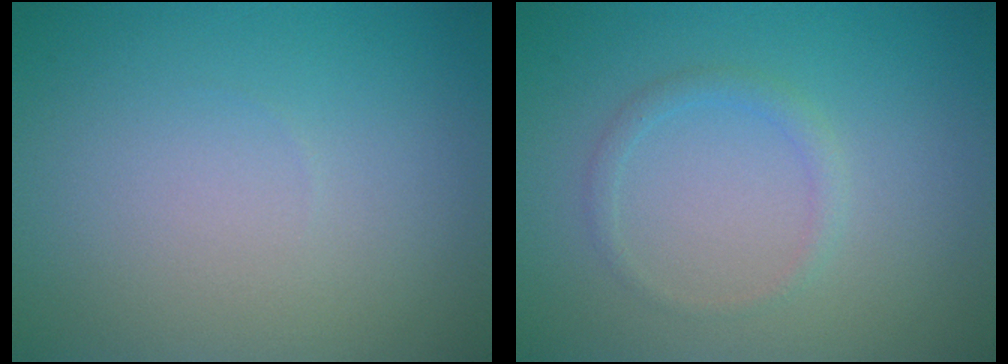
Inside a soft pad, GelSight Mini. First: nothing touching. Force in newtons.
{"total": 1.2, "press": 1.2, "slide": 0.0}